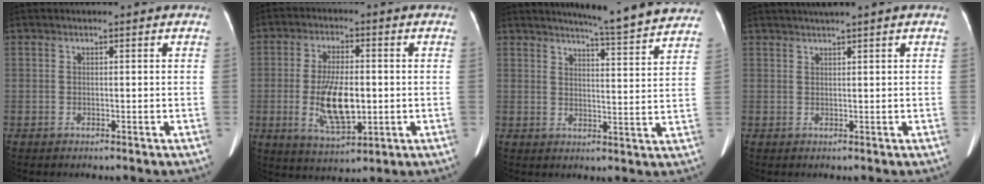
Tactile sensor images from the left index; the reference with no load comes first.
{"total": 9.6, "force": [-1.4, 3.5, 8.8], "torque": [-0.179, -0.009, -0.019]}
{"total": 13.3, "force": [12.5, -0.2, 4.7], "torque": [-0.068, -0.025, 0.145]}
{"total": 2.7, "force": [2.1, -0.7, 1.5], "torque": [-0.021, 0.014, 0.039]}